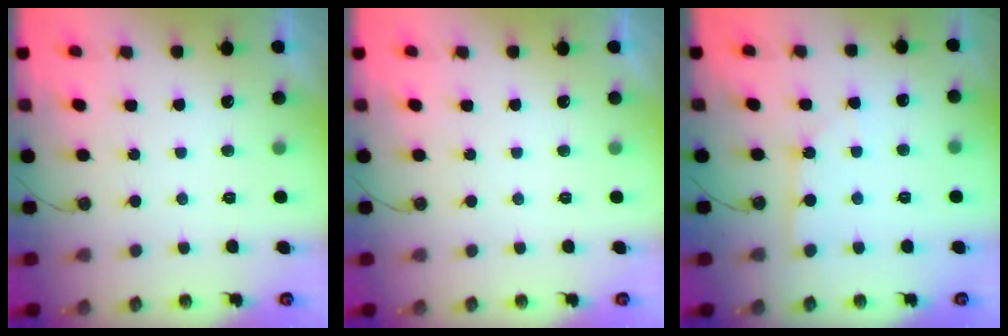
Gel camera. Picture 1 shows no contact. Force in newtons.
{"total": 0.0}
{"total": 2.4, "press": 2.4, "slide": 0.2}